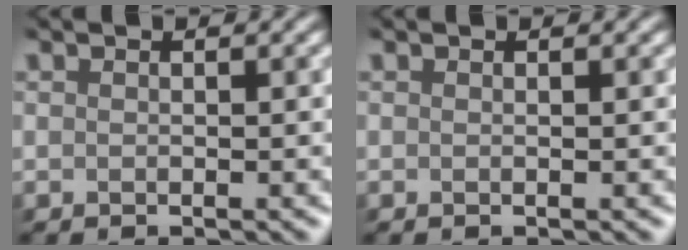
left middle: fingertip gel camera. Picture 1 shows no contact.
{"total": 0.0}